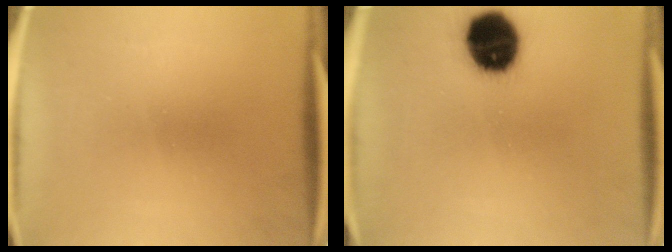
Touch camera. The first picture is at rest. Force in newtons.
{"total": 14.8}